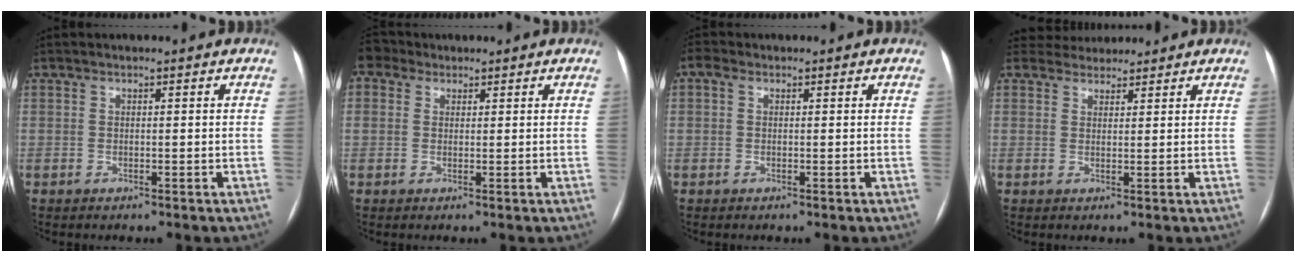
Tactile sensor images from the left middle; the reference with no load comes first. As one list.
[{"total": 2.0, "force": [1.4, 1.5, 0.2], "torque": [-0.007, 0.017, 0.029]}, {"total": 1.0, "force": [-0.7, -0.6, -0.2], "torque": [0.009, 0.002, -0.016]}, {"total": 3.9, "force": [3.7, 1.3, -0.1], "torque": [0.003, 0.023, 0.059]}]